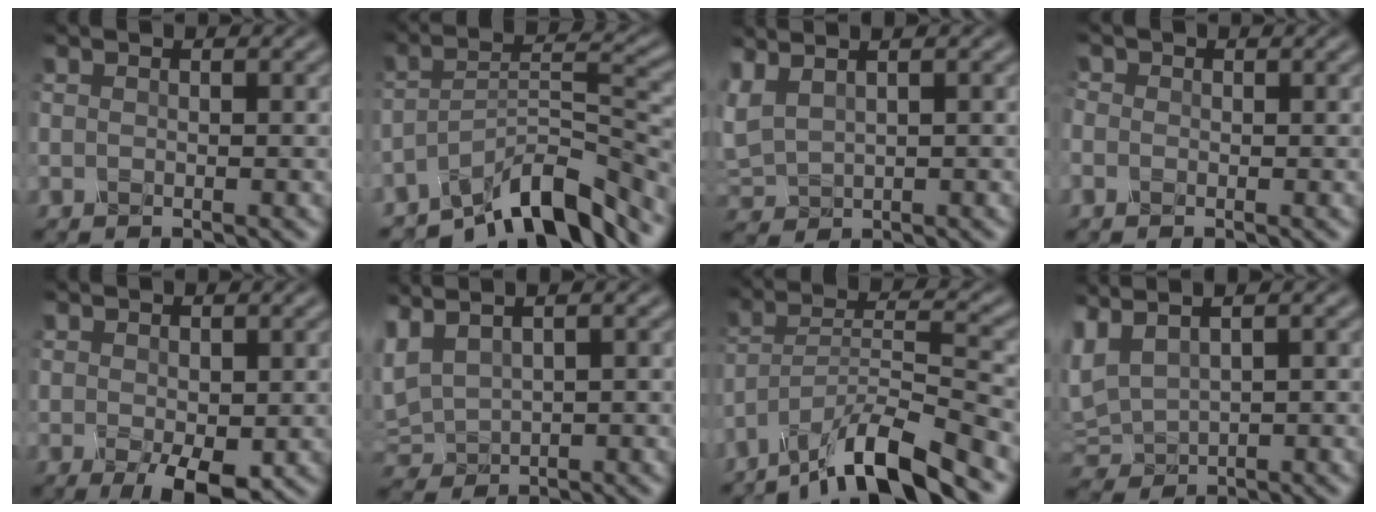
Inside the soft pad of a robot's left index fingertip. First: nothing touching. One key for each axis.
{"total": 9.3, "fx": -7.2, "fy": 2.3, "fz": 5.3, "tx": -0.073, "ty": 0.003, "tz": -0.133}
{"total": 1.8, "fx": 1.2, "fy": 0.8, "fz": 1.1, "tx": -0.045, "ty": 0.011, "tz": 0.037}
{"total": 1.1, "fx": 0.0, "fy": 1.1, "fz": 0.1, "tx": -0.006, "ty": -0.002, "tz": -0.006}
{"total": 3.3, "fx": -0.5, "fy": 1.4, "fz": 2.9, "tx": -0.053, "ty": -0.011, "tz": 0.000}
{"total": 2.7, "fx": 1.5, "fy": 1.5, "fz": 1.6, "tx": -0.055, "ty": 0.012, "tz": 0.038}
{"total": 9.2, "fx": -7.2, "fy": 1.6, "fz": 5.6, "tx": -0.088, "ty": 0.005, "tz": -0.138}
{"total": 2.9, "fx": 1.8, "fy": 1.4, "fz": 1.8, "tx": -0.065, "ty": 0.011, "tz": 0.044}